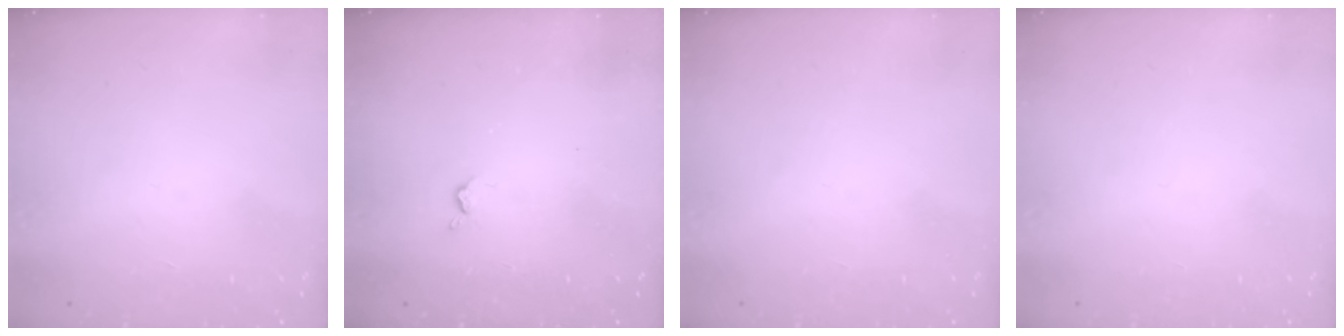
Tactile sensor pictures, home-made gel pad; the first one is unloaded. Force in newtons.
{"total": 2.2, "press": 2.1, "slide": 0.5}
{"total": 0.0}
{"total": 0.0}